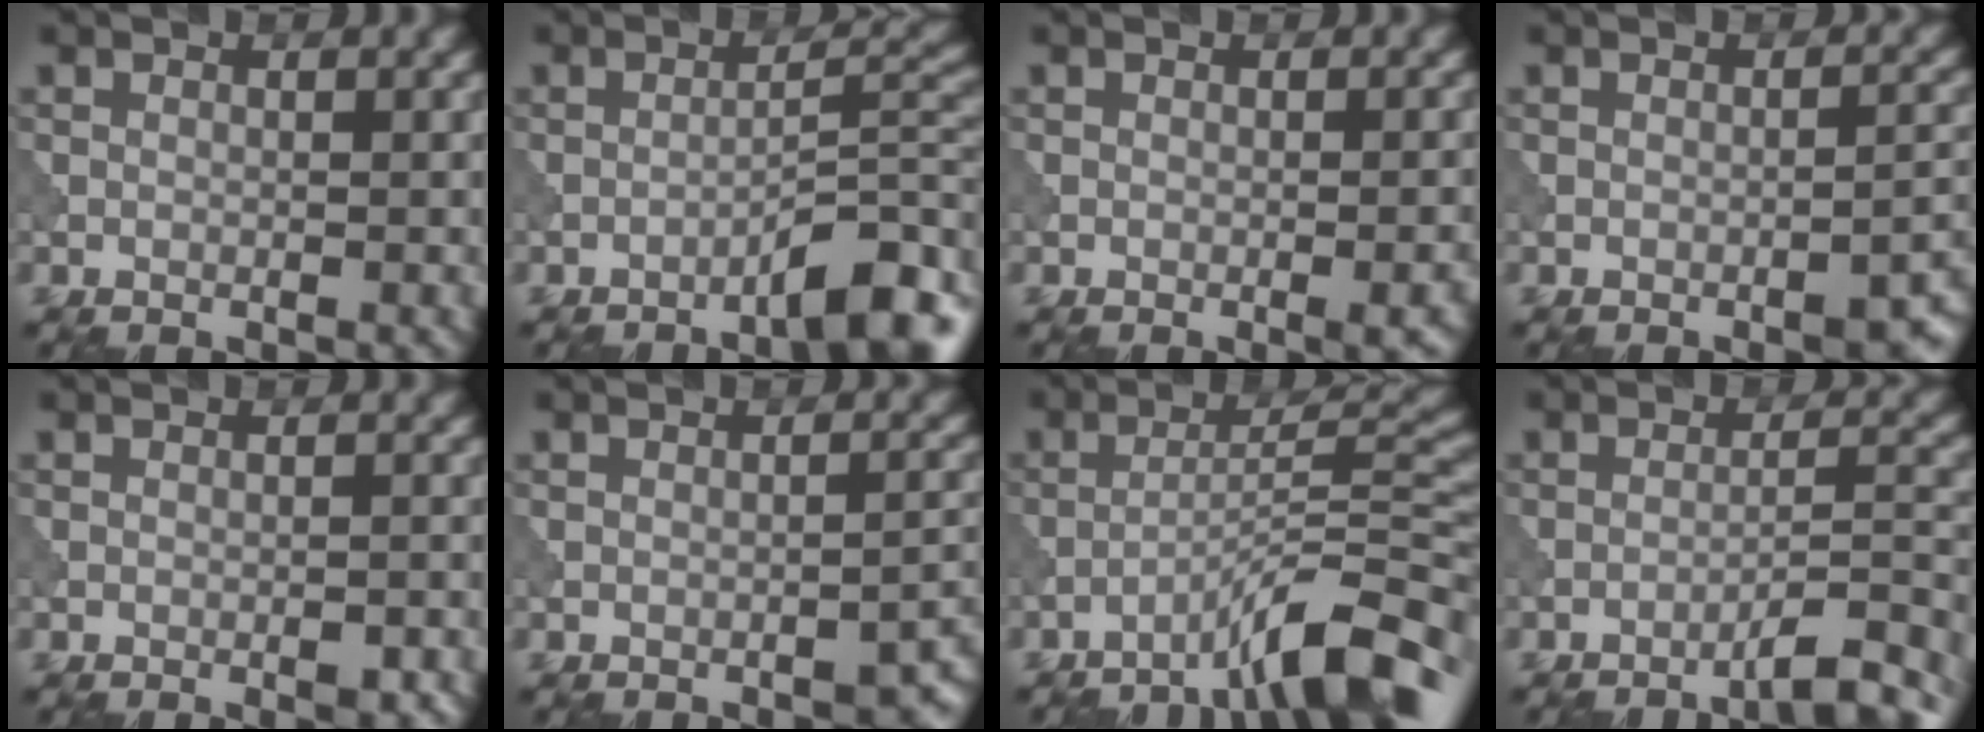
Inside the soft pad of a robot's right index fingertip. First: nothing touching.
{"total": 5.0, "force": [-3.3, 0.6, 3.7], "torque": [-0.050, 0.020, -0.054]}
{"total": 1.8, "force": [-0.8, 0.4, 1.6], "torque": [-0.020, -0.001, -0.011]}
{"total": 3.4, "force": [-2.2, 0.8, 2.4], "torque": [-0.030, 0.006, -0.032]}
{"total": 1.3, "force": [-0.6, 0.4, 1.0], "torque": [-0.016, 0.000, -0.009]}
{"total": 2.8, "force": [-2.0, 0.7, 1.8], "torque": [-0.023, 0.008, -0.028]}
{"total": 7.7, "force": [-5.2, 0.8, 5.7], "torque": [-0.081, 0.020, -0.091]}
{"total": 5.4, "force": [-4.1, 0.7, 3.4], "torque": [-0.040, 0.018, -0.064]}